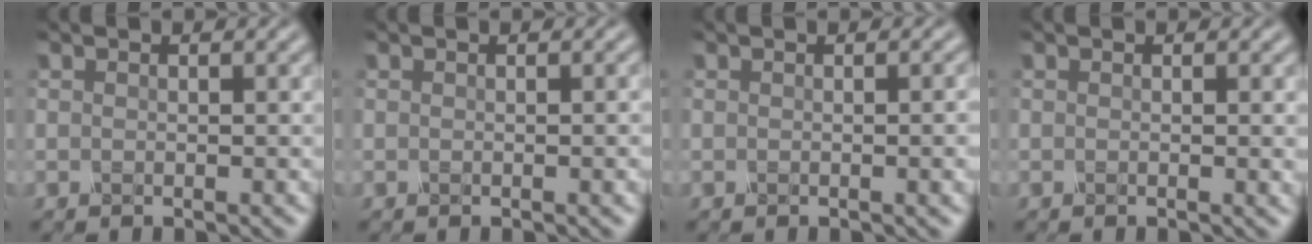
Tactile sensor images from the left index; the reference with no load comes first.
{"total": 1.1, "force": [-0.1, 0.4, 1.0], "torque": [-0.009, 0.003, -0.004]}
{"total": 2.6, "force": [-0.1, 0.9, 2.4], "torque": [-0.019, 0.007, -0.005]}
{"total": 1.3, "force": [0.1, 0.5, 1.2], "torque": [-0.010, 0.002, -0.003]}